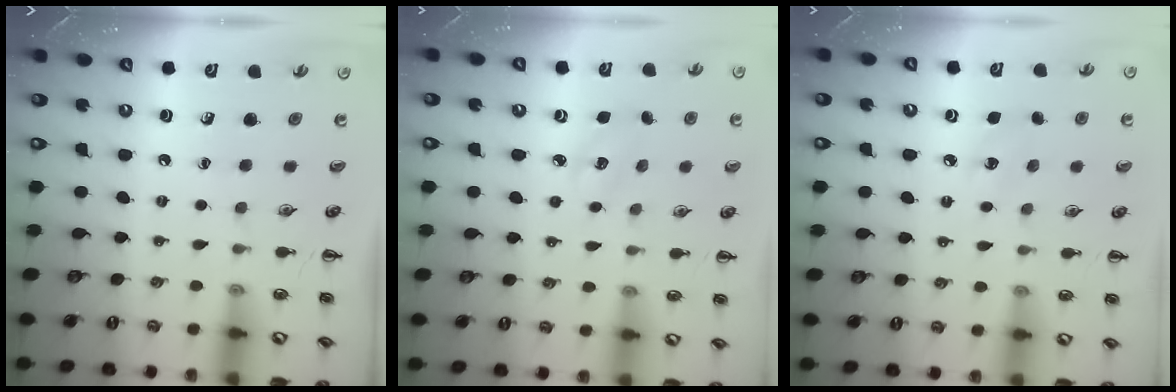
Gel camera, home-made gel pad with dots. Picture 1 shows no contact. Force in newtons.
{"total": 4.4, "press": 4.3, "slide": 1.1}
{"total": 6.8, "press": 6.6, "slide": 1.7}